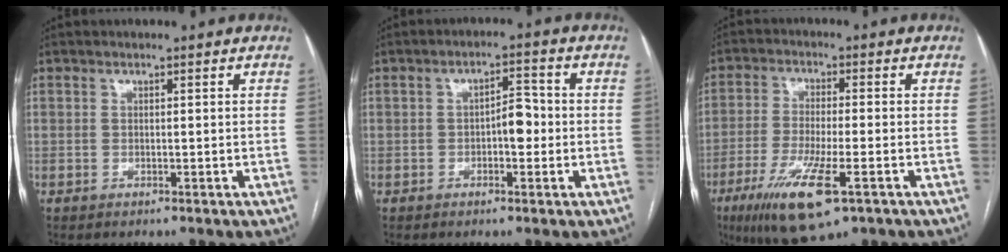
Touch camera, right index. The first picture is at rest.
{"total": 3.8, "force": [-0.7, 1.6, 3.4], "torque": [-0.046, 0.012, -0.011]}
{"total": 12.2, "force": [-6.2, 2.1, 10.3], "torque": [-0.199, -0.031, -0.103]}